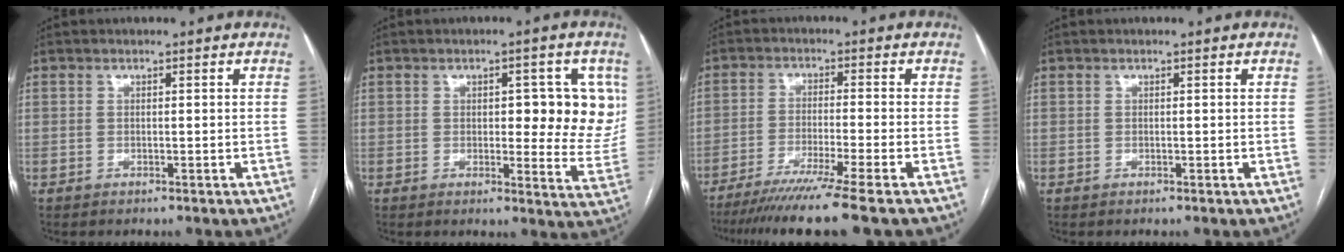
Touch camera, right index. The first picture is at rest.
{"total": 10.1, "force": [2.1, 4.1, 9.0], "torque": [-0.093, 0.002, 0.023]}
{"total": 12.6, "force": [-9.8, -2.3, 7.5], "torque": [-0.101, -0.038, -0.151]}
{"total": 0.0}